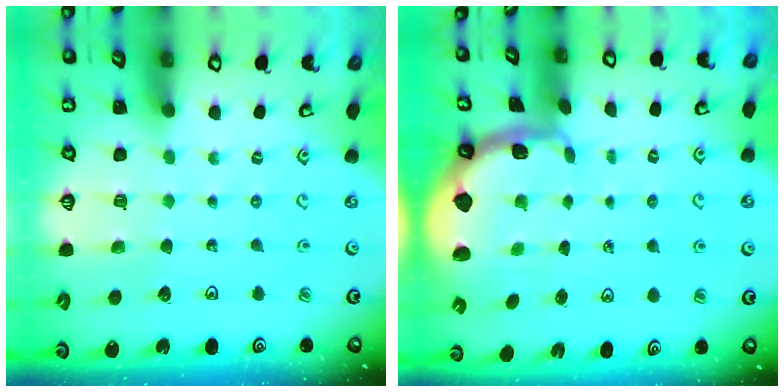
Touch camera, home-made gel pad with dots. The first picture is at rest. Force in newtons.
{"total": 1.0, "press": 0.9, "slide": 0.4}